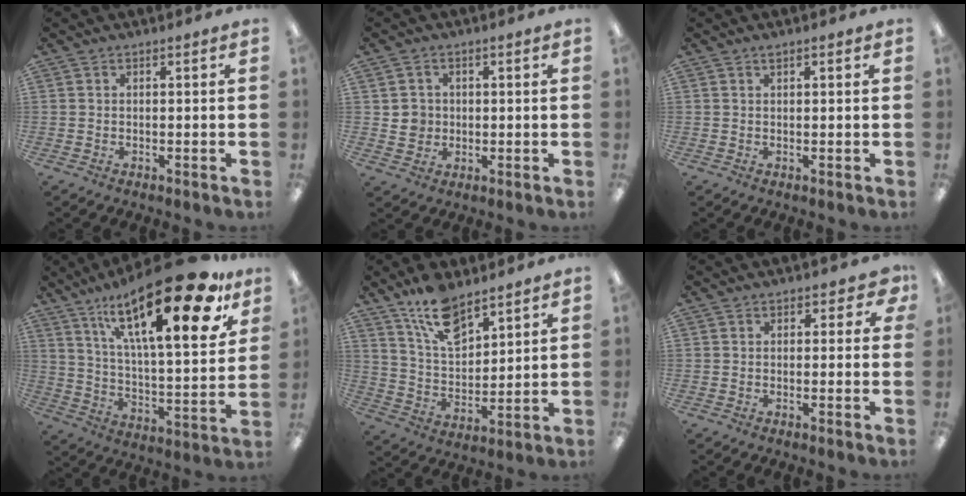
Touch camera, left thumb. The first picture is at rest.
{"total": 4.1, "force": [0.5, 4.0, 0.8], "torque": [-0.008, 0.002, 0.007]}
{"total": 0.9, "force": [0.6, 0.3, 0.6], "torque": [-0.014, 0.002, 0.010]}
{"total": 29.1, "force": [17.0, 9.0, 21.9], "torque": [-0.340, -0.100, 0.274]}
{"total": 13.0, "force": [9.4, 6.0, 6.7], "torque": [-0.125, -0.046, 0.173]}
{"total": 2.6, "force": [0.7, 2.0, 1.6], "torque": [-0.015, 0.003, 0.009]}